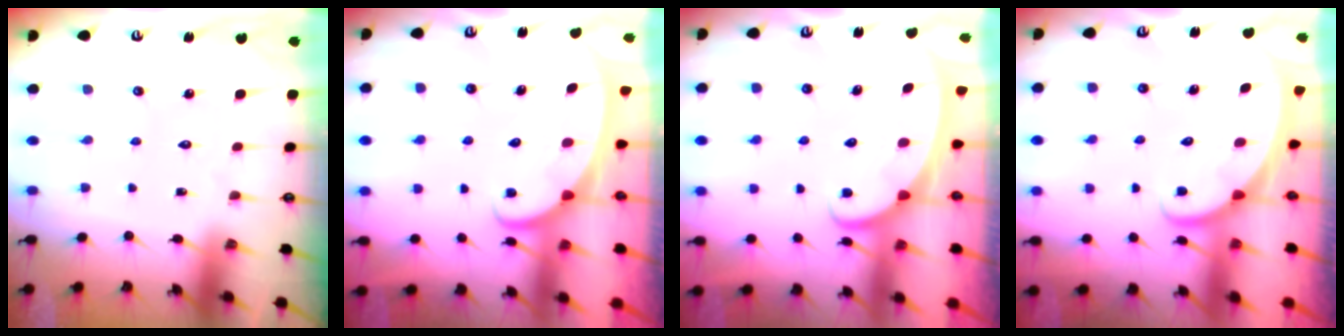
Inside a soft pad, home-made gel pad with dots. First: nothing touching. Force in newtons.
{"total": 2.5, "press": 2.5, "slide": 0.4}
{"total": 2.4, "press": 2.4, "slide": 0.4}
{"total": 1.6, "press": 1.6, "slide": 0.0}